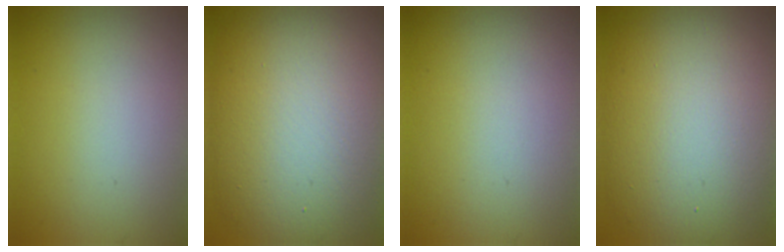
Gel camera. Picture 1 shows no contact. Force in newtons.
{"total": 15.6, "press": 15.6, "slide": 1.1}
{"total": 0.0}
{"total": 14.1, "press": 14.1, "slide": 0.6}